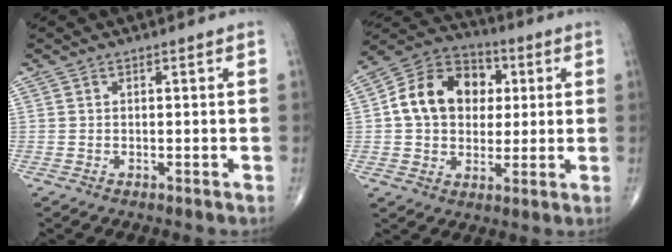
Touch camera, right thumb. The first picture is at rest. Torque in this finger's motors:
{"motor_torque": [0.15, 0.17, 0.82, -0.12, 0.34]}